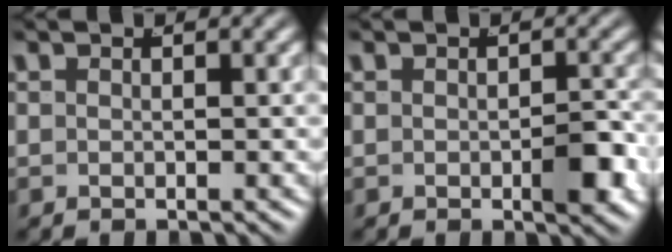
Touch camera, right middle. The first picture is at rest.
{"total": 2.5, "force": [-0.8, 1.1, 2.2], "torque": [-0.033, -0.006, -0.014]}